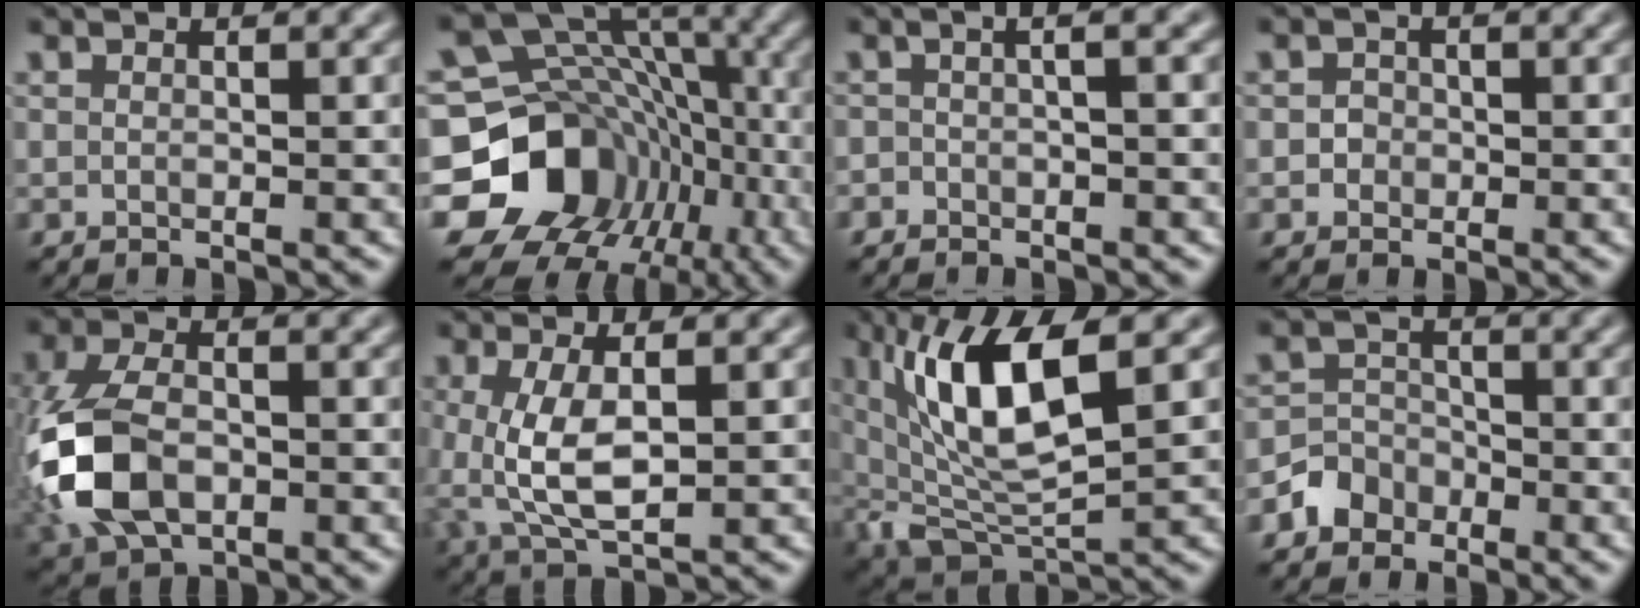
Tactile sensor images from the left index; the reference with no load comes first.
{"total": 17.1, "force": [-4.6, 14.6, 7.6], "torque": [-0.147, -0.004, -0.078]}
{"total": 1.6, "force": [-0.5, 0.5, 1.5], "torque": [-0.017, -0.009, -0.010]}
{"total": 1.0, "force": [-0.1, 0.9, 0.2], "torque": [0.006, -0.001, -0.004]}
{"total": 8.8, "force": [-2.1, 5.4, 6.6], "torque": [-0.162, -0.011, -0.049]}
{"total": 5.1, "force": [0.2, 2.0, 4.7], "torque": [-0.113, -0.003, 0.005]}
{"total": 9.6, "force": [2.7, 3.3, 8.6], "torque": [-0.168, -0.007, 0.051]}
{"total": 2.5, "force": [-1.6, 2.0, 0.3], "torque": [0.006, 0.009, -0.036]}